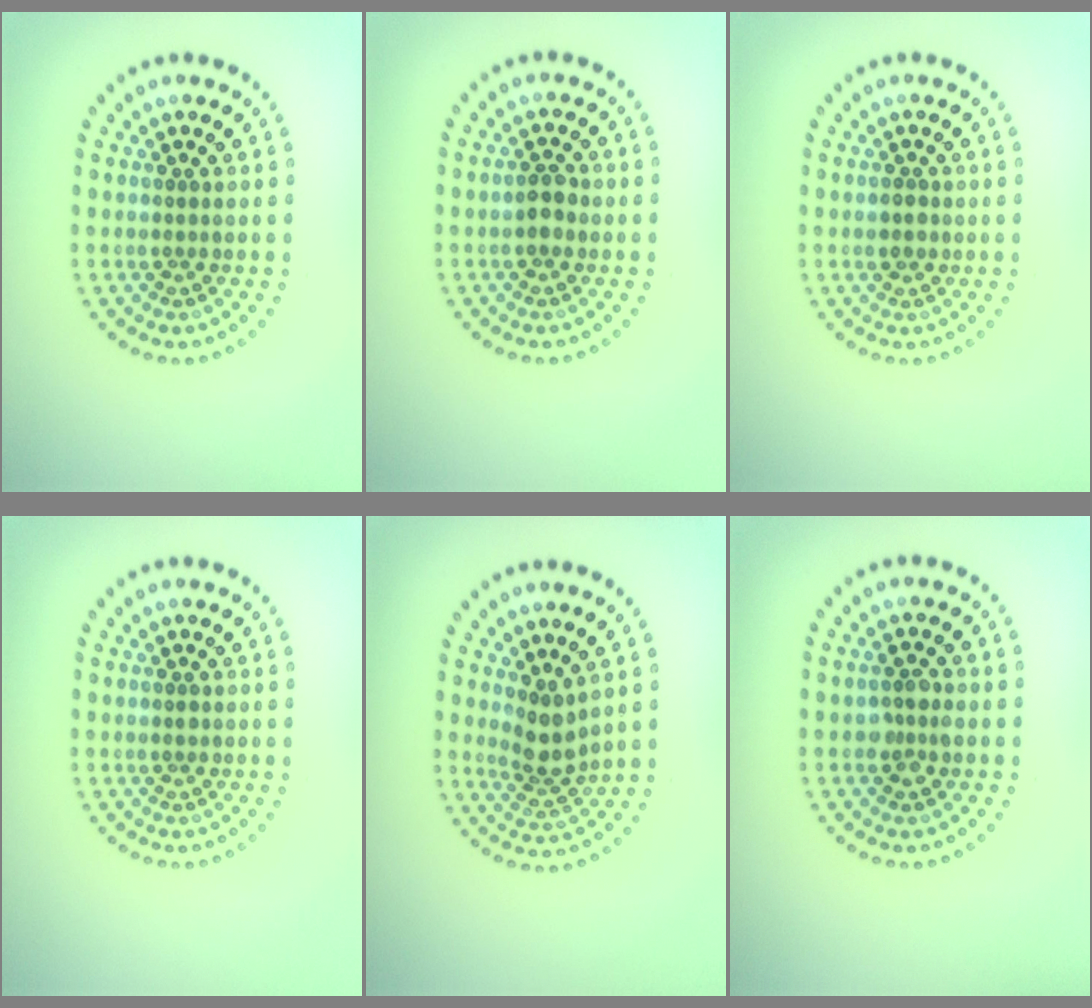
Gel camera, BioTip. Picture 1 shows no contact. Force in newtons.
{"total": 1.7, "press": 1.6, "slide": 0.2}
{"total": 1.2, "press": 1.2, "slide": 0.2}
{"total": 0.5, "press": 0.5, "slide": 0.1}
{"total": 2.8, "press": 2.1, "slide": 1.9}
{"total": 1.4, "press": 1.4, "slide": 0.1}